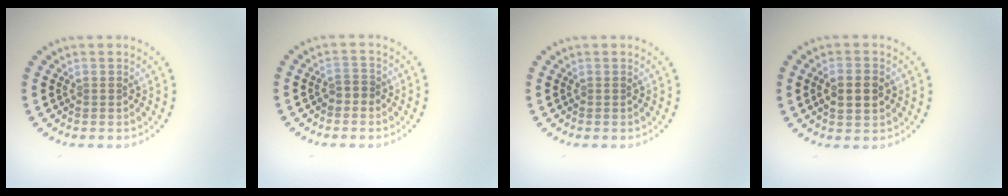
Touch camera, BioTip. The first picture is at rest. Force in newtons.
{"total": 1.1, "press": 1.0, "slide": 0.5}
{"total": 0.0}
{"total": 3.0, "press": 3.0, "slide": 0.3}